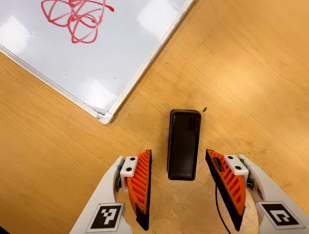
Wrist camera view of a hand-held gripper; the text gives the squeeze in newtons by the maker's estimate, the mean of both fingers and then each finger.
{"total": 0.0}